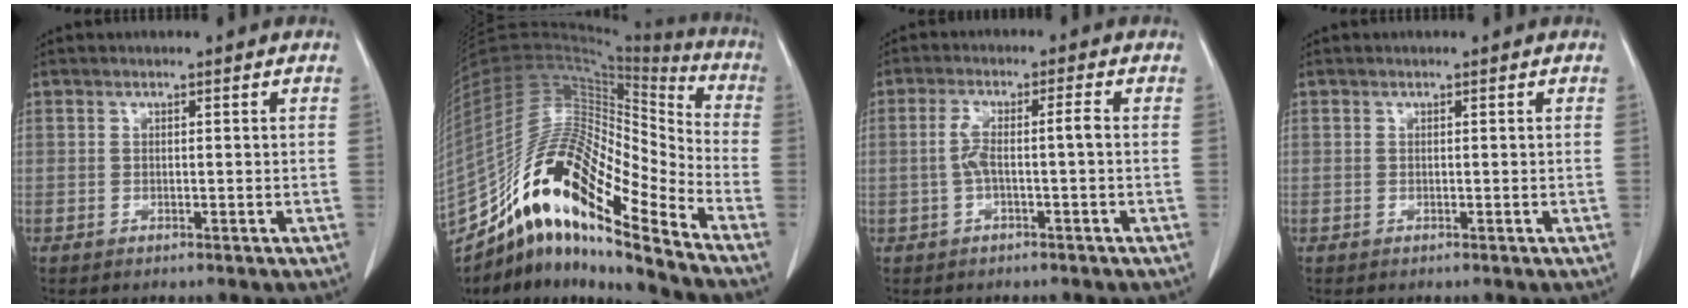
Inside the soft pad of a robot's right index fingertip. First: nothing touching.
{"total": 23.0, "force": [-15.3, 4.3, 16.6], "torque": [-0.340, 0.015, -0.279]}
{"total": 4.1, "force": [-0.6, 0.3, 4.1], "torque": [-0.087, 0.020, -0.007]}
{"total": 0.0}